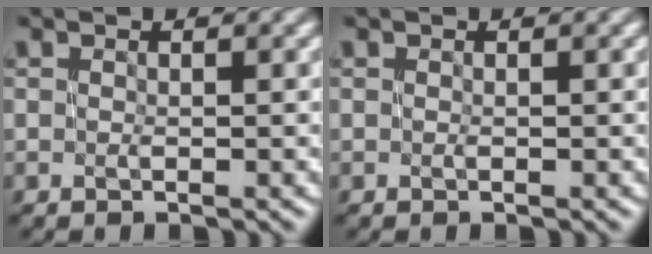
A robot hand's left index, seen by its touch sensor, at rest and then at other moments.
{"total": 0.0}